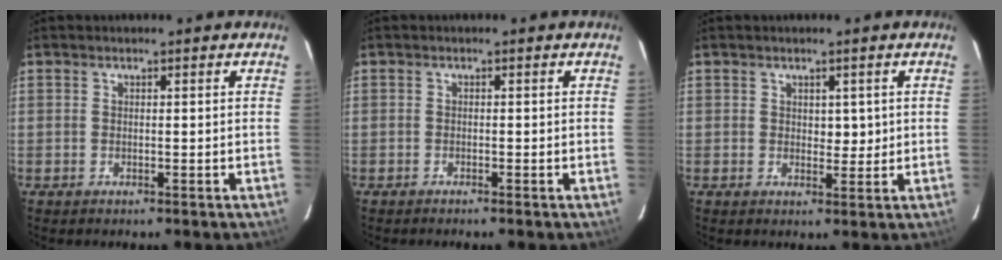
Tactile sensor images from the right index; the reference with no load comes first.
{"total": 1.0, "force": [-0.7, 0.0, 0.7], "torque": [-0.018, -0.001, -0.011]}
{"total": 2.6, "force": [0.6, 1.7, 1.9], "torque": [-0.025, -0.002, 0.012]}